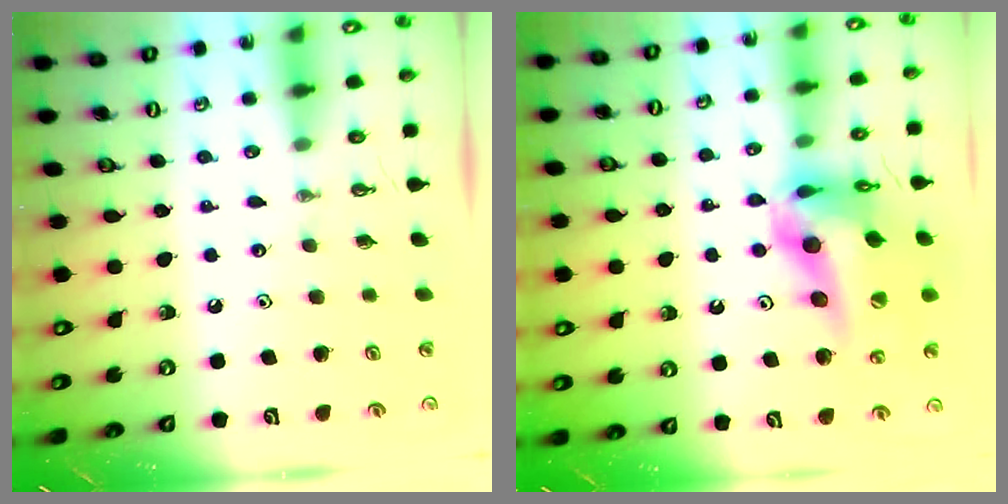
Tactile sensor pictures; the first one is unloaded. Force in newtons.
{"total": 18.8, "press": 18.7, "slide": 1.7}